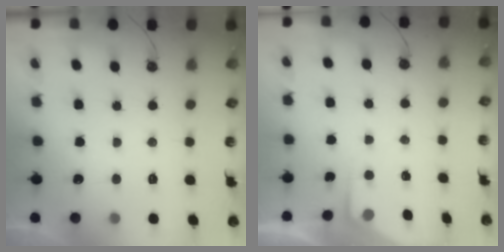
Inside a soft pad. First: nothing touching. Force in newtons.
{"total": 2.6, "press": 2.5, "slide": 0.4}